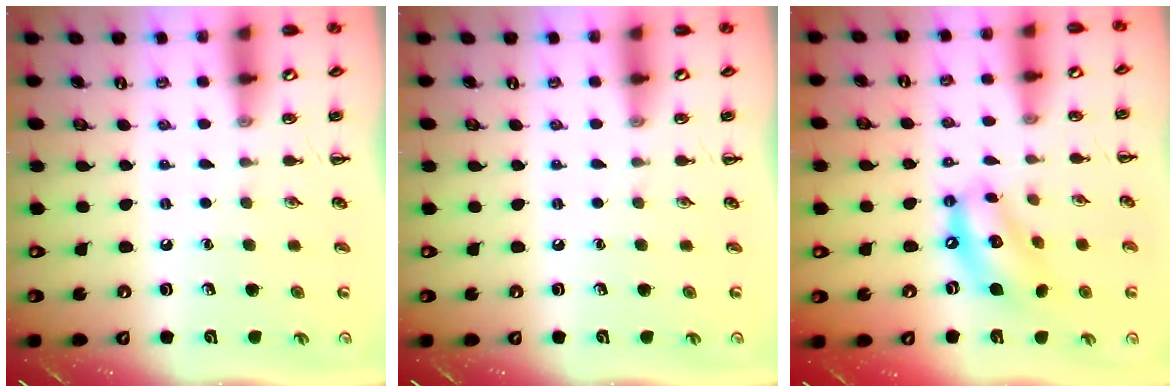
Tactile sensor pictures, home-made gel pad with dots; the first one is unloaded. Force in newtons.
{"total": 0.0}
{"total": 12.3, "press": 11.9, "slide": 3.1}